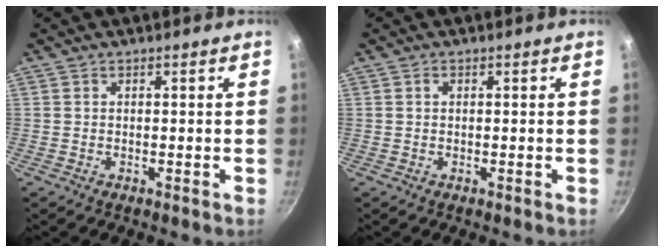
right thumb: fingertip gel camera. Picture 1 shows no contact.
{"total": 0.8, "force": [0.2, 0.6, 0.5], "torque": [-0.008, 0.005, 0.003]}